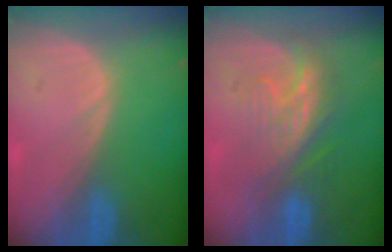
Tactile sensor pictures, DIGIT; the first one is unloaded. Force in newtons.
{"total": 7.4, "press": 7.0, "slide": 2.3}